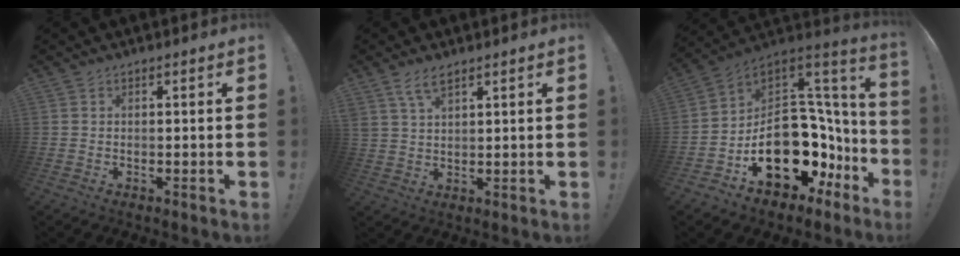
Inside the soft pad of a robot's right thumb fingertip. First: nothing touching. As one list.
[{"total": 5.2, "force": [3.4, 2.2, 3.2], "torque": [-0.067, -0.008, 0.066]}, {"total": 23.8, "force": [-6.5, 16.3, 16.1], "torque": [-0.238, 0.025, -0.059]}]